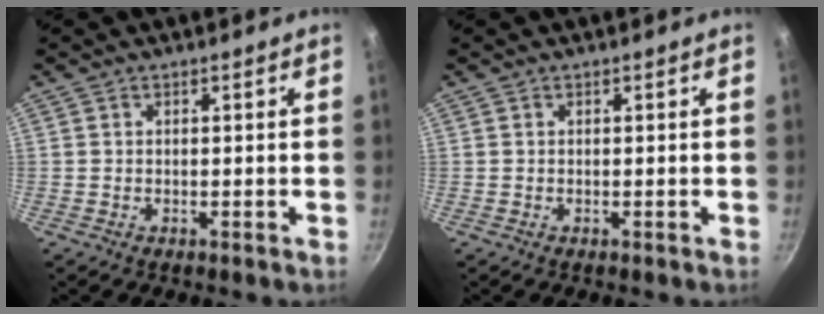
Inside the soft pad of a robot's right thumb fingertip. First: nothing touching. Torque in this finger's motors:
{"motor_torque": [0.02, -0.01, 0.29, 0.02, 0.04]}